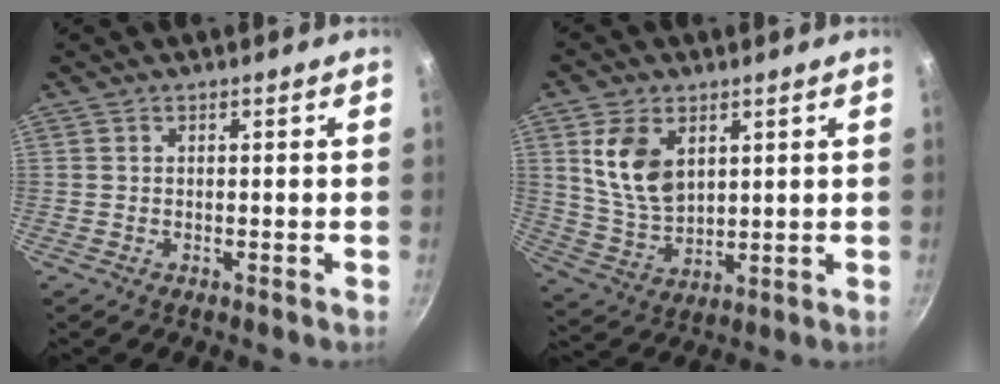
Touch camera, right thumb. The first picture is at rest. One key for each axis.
{"total": 10.9, "fx": 3.7, "fy": 7.1, "fz": 7.3, "tx": -0.121, "ty": -0.027, "tz": 0.082}